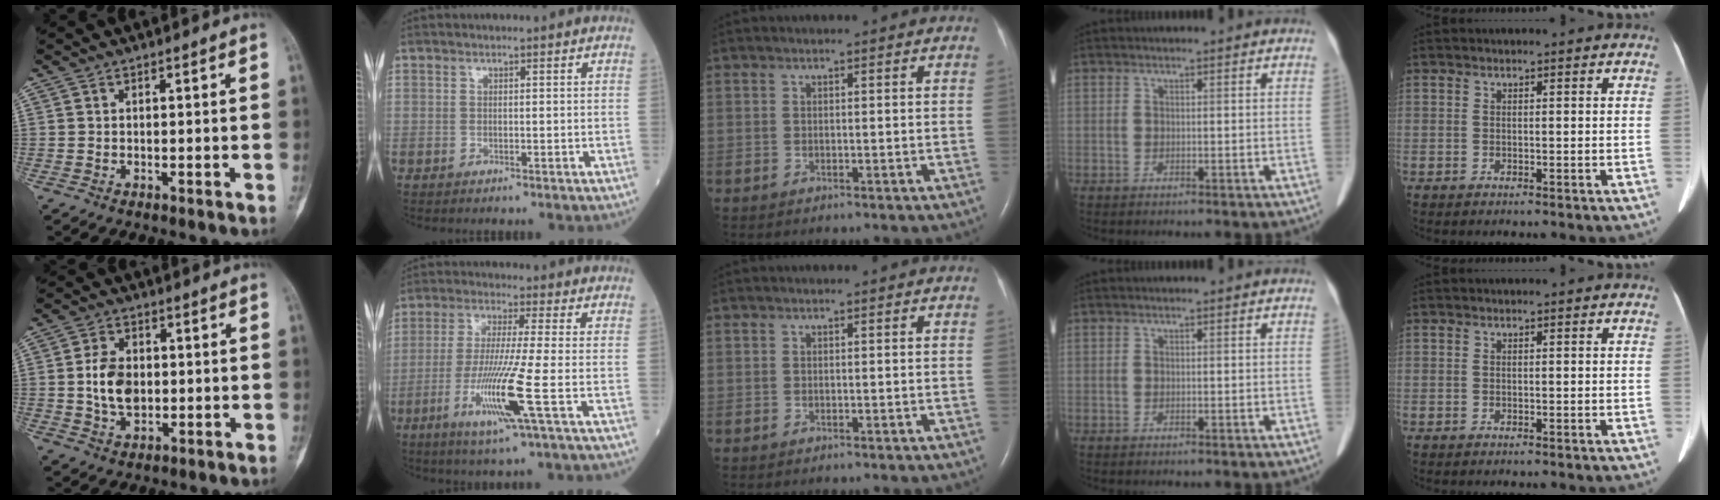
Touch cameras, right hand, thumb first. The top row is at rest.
{"thumb": {"total": 4.6, "force": [0.0, 3.4, 3.1], "torque": [-0.044, 0.002, 0.000]}, "index": {"total": 4.2, "force": [-0.9, -0.9, 4.0], "torque": [-0.084, -0.013, -0.018]}}